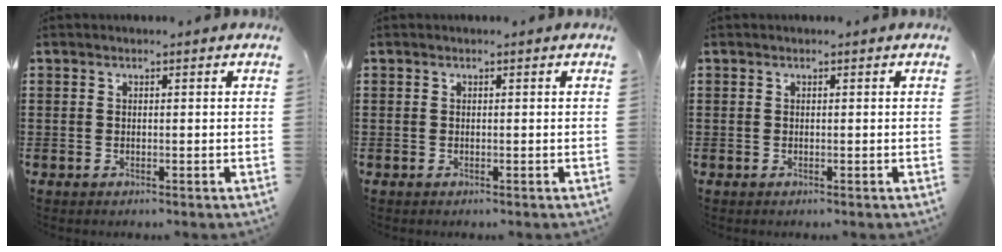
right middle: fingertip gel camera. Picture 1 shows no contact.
{"total": 0.0}
{"total": 0.0}